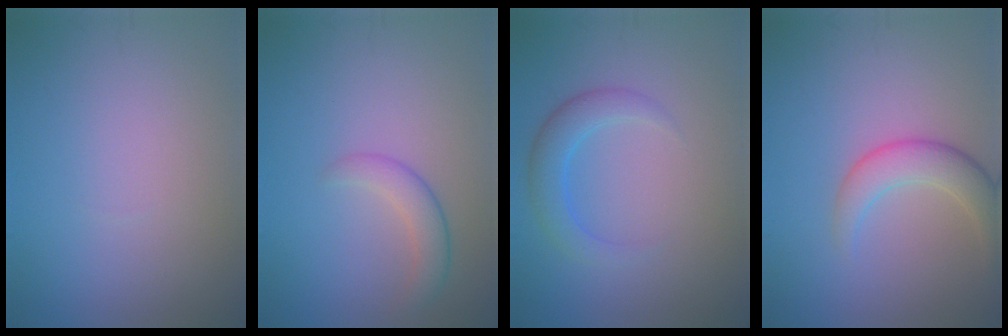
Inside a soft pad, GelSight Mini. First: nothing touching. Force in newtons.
{"total": 2.3, "press": 2.3, "slide": 0.1}
{"total": 2.8, "press": 2.8, "slide": 0.1}
{"total": 3.7, "press": 3.6, "slide": 0.3}